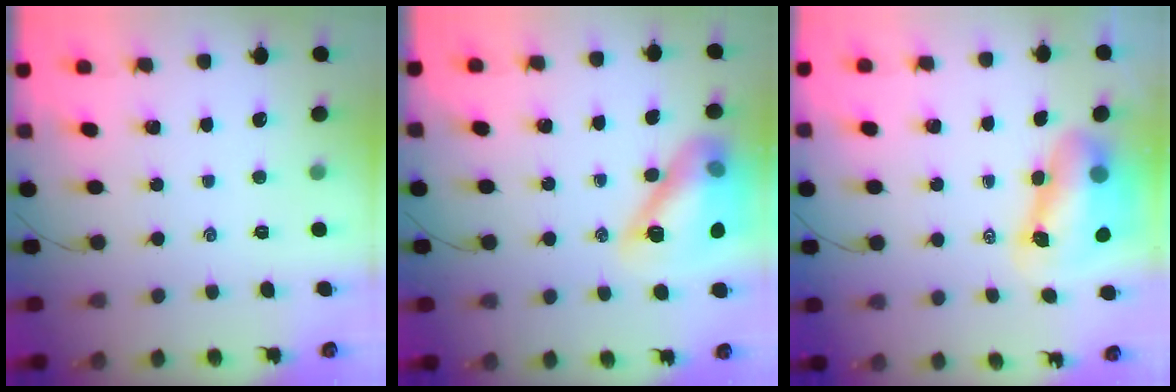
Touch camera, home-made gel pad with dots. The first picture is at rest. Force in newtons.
{"total": 15.8, "press": 15.6, "slide": 2.2}
{"total": 10.2, "press": 9.9, "slide": 2.5}